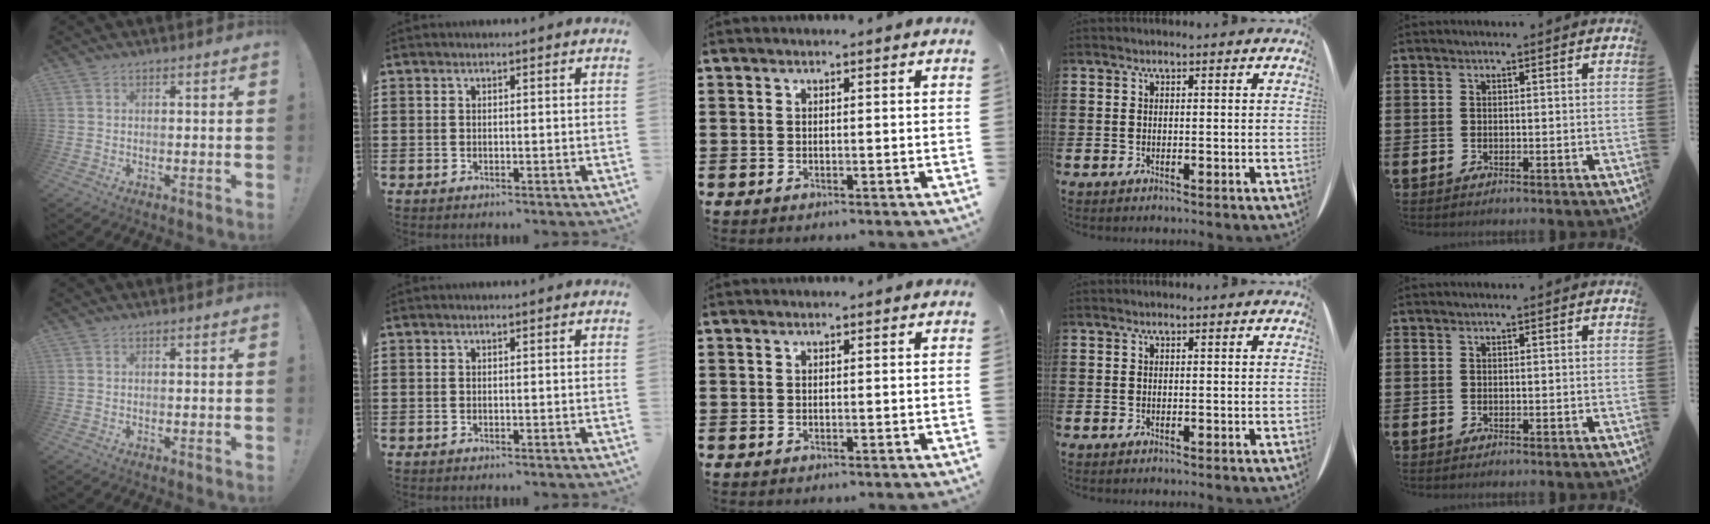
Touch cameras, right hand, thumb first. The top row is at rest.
{}